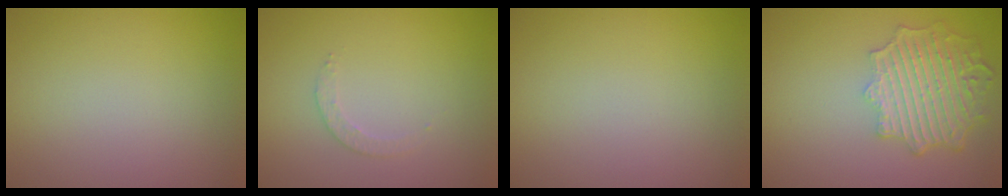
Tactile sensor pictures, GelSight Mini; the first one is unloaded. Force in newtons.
{"total": 1.2, "press": 1.2, "slide": 0.3}
{"total": 0.0}
{"total": 6.2, "press": 5.0, "slide": 3.7}